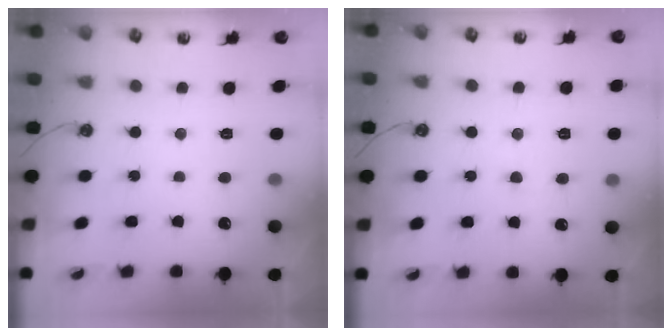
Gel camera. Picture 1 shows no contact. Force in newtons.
{"total": 2.4, "press": 2.4, "slide": 0.3}